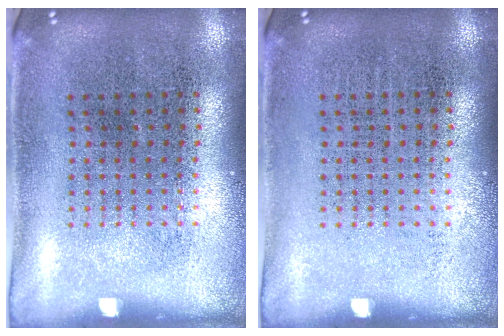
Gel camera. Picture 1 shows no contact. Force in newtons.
{"total": 0.0}